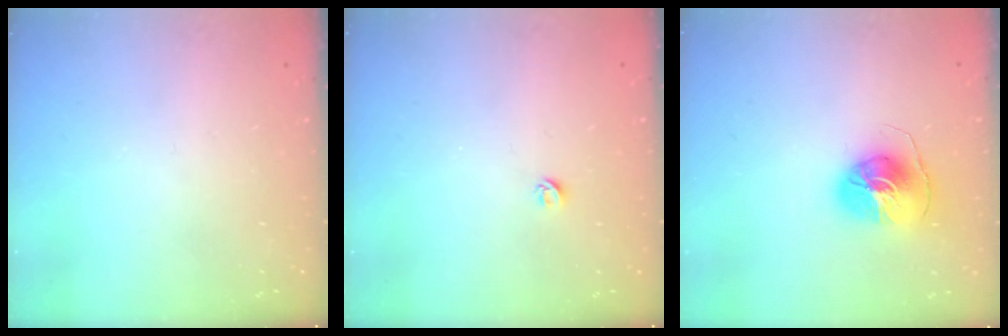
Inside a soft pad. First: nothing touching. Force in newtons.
{"total": 3.7, "press": 3.7, "slide": 0.4}
{"total": 8.6, "press": 8.5, "slide": 0.7}